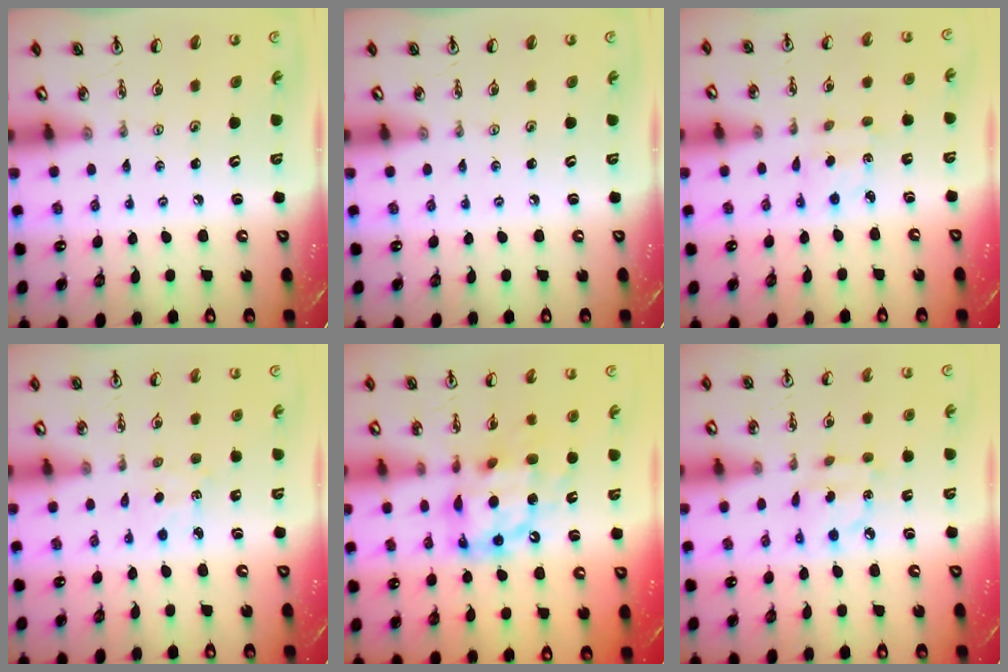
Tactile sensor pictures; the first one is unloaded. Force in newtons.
{"total": 0.0}
{"total": 1.7, "press": 1.5, "slide": 0.8}
{"total": 2.2, "press": 2.2, "slide": 0.4}
{"total": 13.0, "press": 12.9, "slide": 1.4}
{"total": 4.8, "press": 4.8, "slide": 0.1}